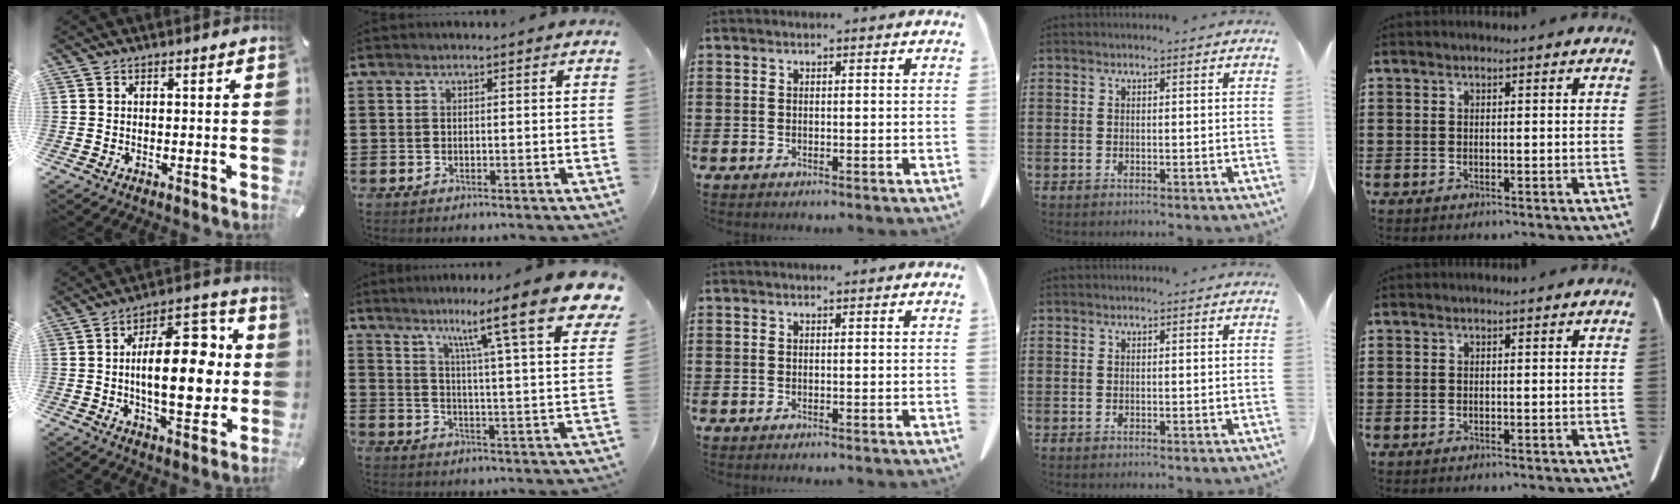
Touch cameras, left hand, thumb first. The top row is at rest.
{"thumb": {"total": 19.6, "force": [0.8, 9.3, 17.3], "torque": [-0.245, -0.001, 0.008]}, "index": {"total": 12.5, "force": [8.8, -0.1, 8.9], "torque": [-0.149, -0.070, 0.128]}}